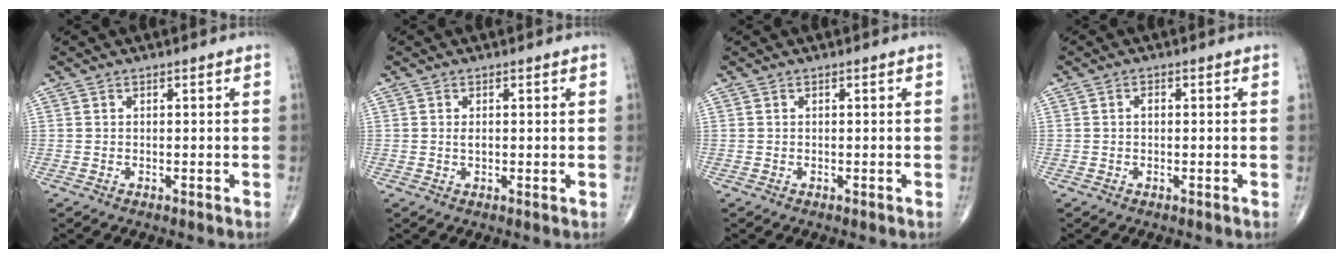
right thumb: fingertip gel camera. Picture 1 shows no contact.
{"total": 1.4, "force": [0.2, 0.7, 1.3], "torque": [-0.024, -0.003, 0.001]}
{"total": 0.0}
{"total": 1.0, "force": [0.0, 0.7, 0.8], "torque": [-0.007, 0.004, -0.004]}